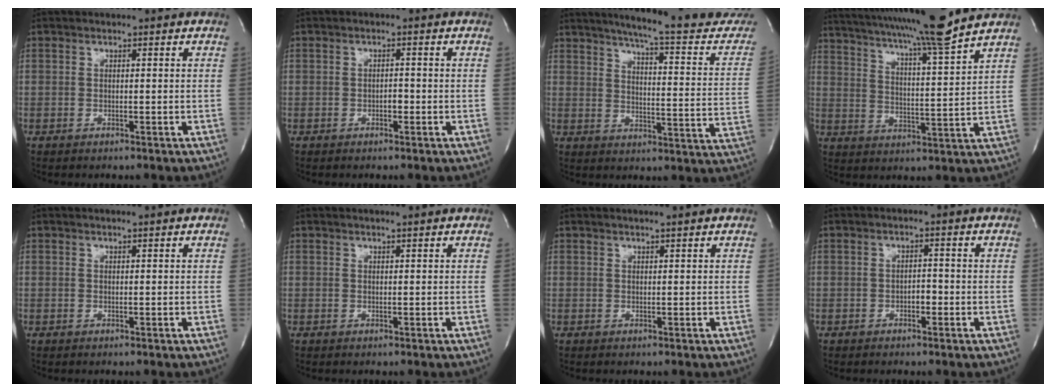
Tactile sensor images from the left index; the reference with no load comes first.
{"total": 1.0, "force": [-0.4, 0.5, 0.8], "torque": [-0.011, 0.003, -0.008]}
{"total": 22.6, "force": [20.2, 0.7, 10.1], "torque": [-0.142, -0.071, 0.246]}
{"total": 18.5, "force": [16.0, -1.1, 9.0], "torque": [-0.161, -0.014, 0.238]}
{"total": 1.2, "force": [1.1, -0.2, 0.6], "torque": [-0.009, 0.005, 0.019]}
{"total": 1.9, "force": [1.6, -0.2, 0.9], "torque": [-0.012, 0.008, 0.025]}
{"total": 3.0, "force": [2.6, -0.2, 1.4], "torque": [-0.021, 0.012, 0.035]}
{"total": 1.4, "force": [-0.6, 0.7, 1.0], "torque": [-0.014, 0.004, -0.011]}